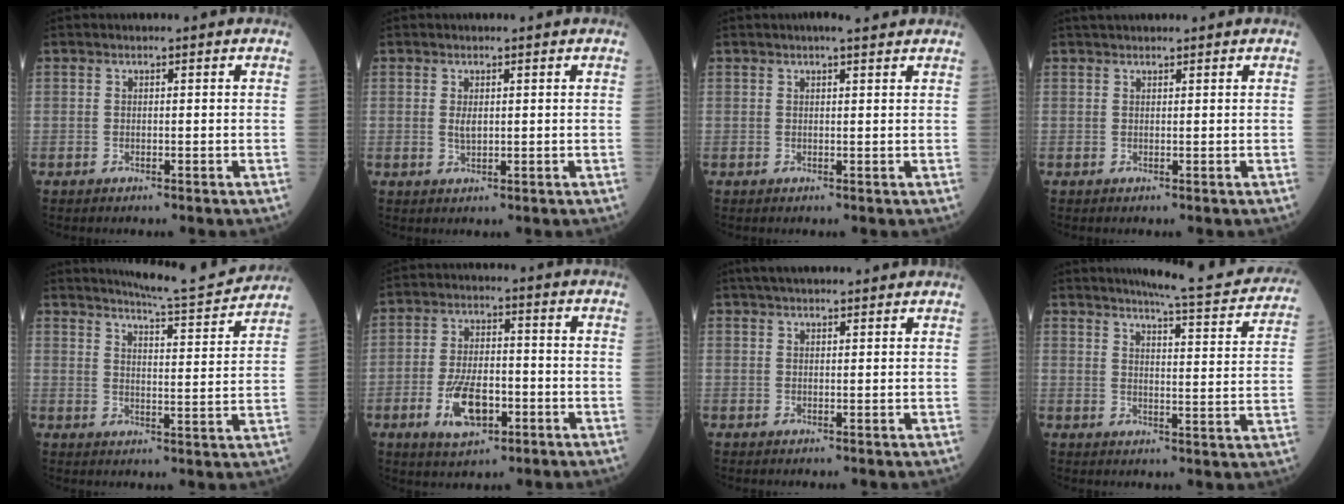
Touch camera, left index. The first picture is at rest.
{"total": 1.6, "force": [0.4, 0.7, 1.4], "torque": [-0.030, -0.002, 0.012]}
{"total": 3.0, "force": [2.5, 0.3, 1.7], "torque": [-0.025, 0.014, 0.033]}
{"total": 3.3, "force": [3.0, 0.5, 1.3], "torque": [-0.015, 0.034, 0.048]}
{"total": 11.7, "force": [11.4, -0.3, 2.8], "torque": [-0.048, -0.017, 0.151]}
{"total": 8.6, "force": [-3.3, 3.9, 6.9], "torque": [-0.140, -0.001, -0.057]}
{"total": 8.4, "force": [7.4, 1.3, 3.8], "torque": [-0.055, 0.038, 0.105]}
{"total": 16.5, "force": [15.2, 1.1, 6.1], "torque": [-0.072, -0.048, 0.169]}